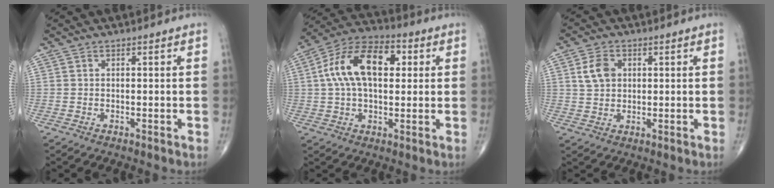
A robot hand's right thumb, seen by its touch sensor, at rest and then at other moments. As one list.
[{"total": 15.7, "force": [3.0, 8.9, 12.6], "torque": [-0.220, 0.029, 0.045]}, {"total": 5.1, "force": [1.4, 3.7, 3.1], "torque": [-0.048, -0.003, 0.025]}]